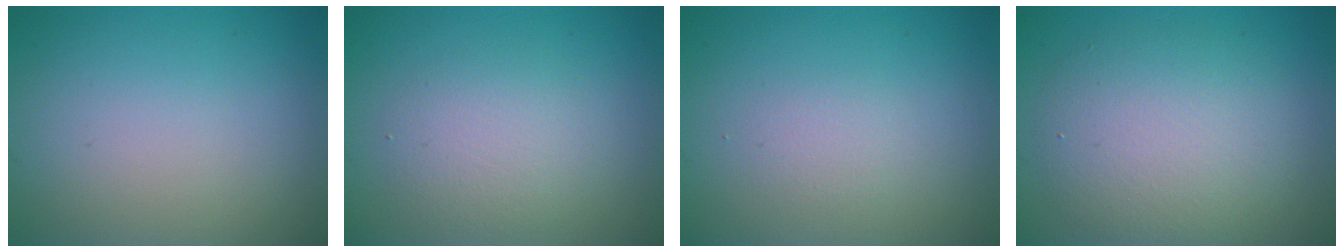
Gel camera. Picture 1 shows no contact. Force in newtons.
{"total": 2.9, "press": 2.9, "slide": 0.0}
{"total": 1.2, "press": 1.2, "slide": 0.0}
{"total": 5.7, "press": 5.7, "slide": 0.6}